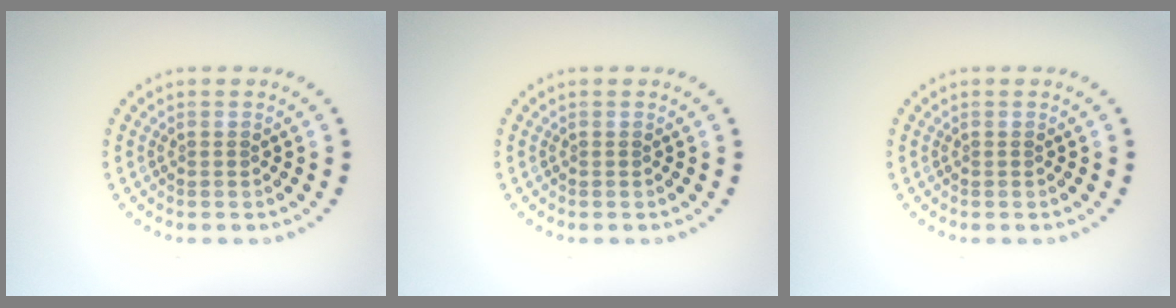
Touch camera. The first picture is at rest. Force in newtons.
{"total": 0.0}
{"total": 0.0}